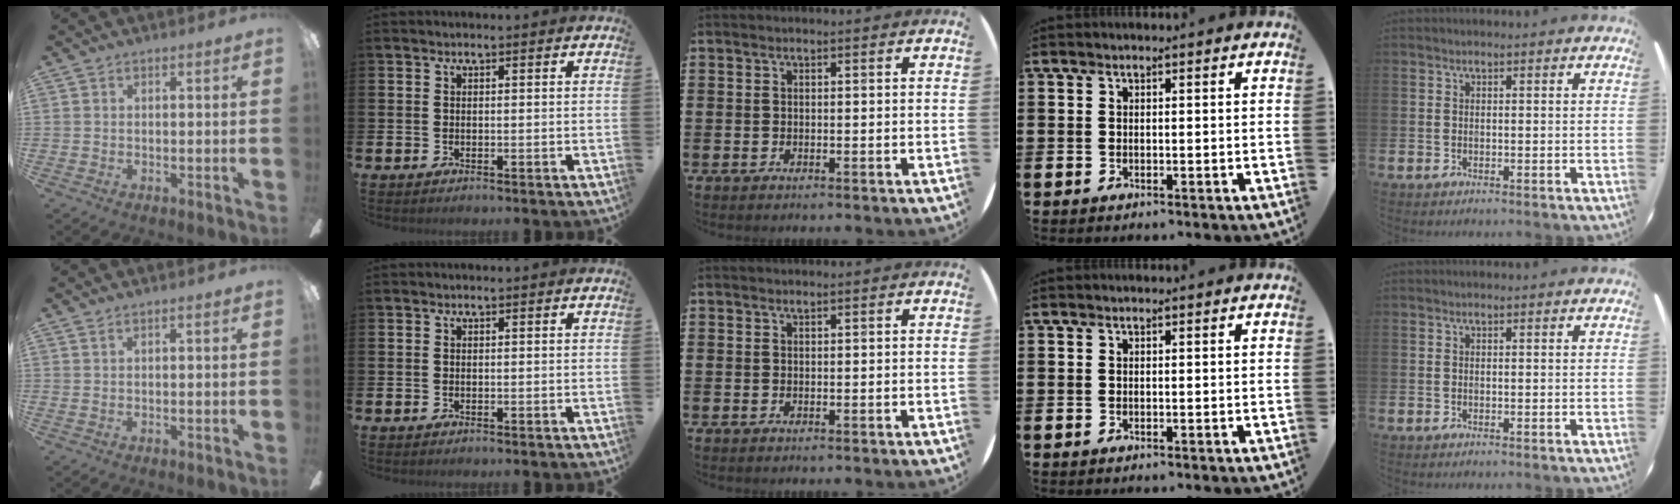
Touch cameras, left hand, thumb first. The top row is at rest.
{"thumb": {"total": 0.9, "force": [0.2, 0.2, 0.9], "torque": [-0.017, 0.001, 0.004]}}